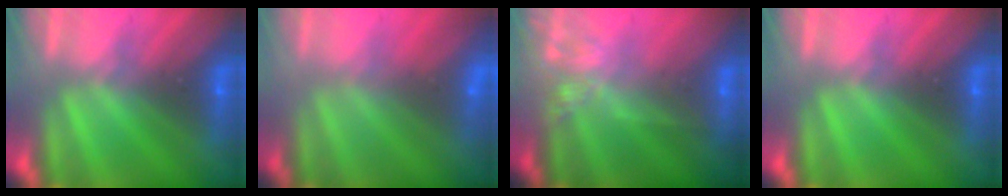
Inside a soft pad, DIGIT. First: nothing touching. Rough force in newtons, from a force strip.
{"total": 2.7}
{"total": 9.3}
{"total": 0.0}